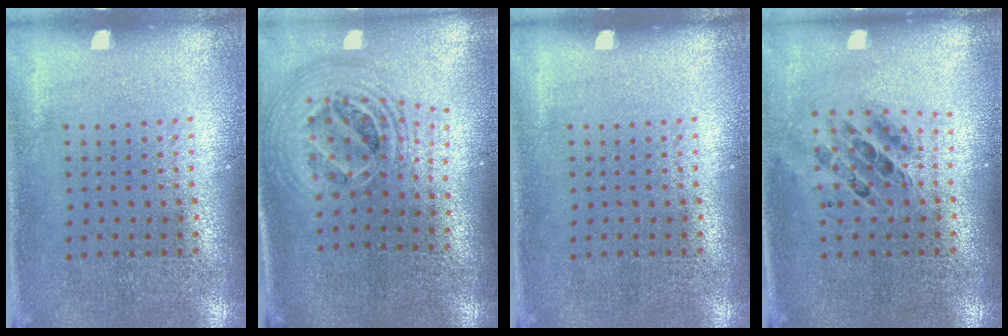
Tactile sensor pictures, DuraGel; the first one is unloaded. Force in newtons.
{"total": 2.4, "press": 1.8, "slide": 1.6}
{"total": 0.0}
{"total": 0.6, "press": 0.6, "slide": 0.2}